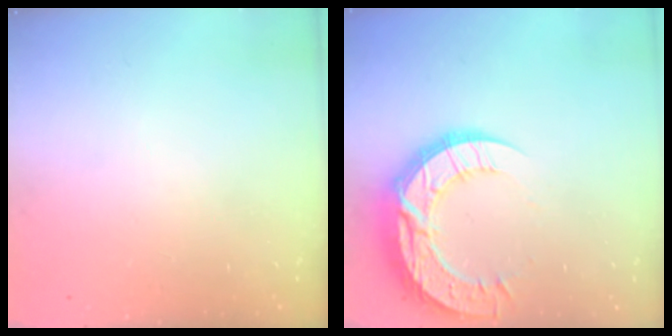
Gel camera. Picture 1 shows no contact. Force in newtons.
{"total": 16.3, "press": 16.3, "slide": 1.4}